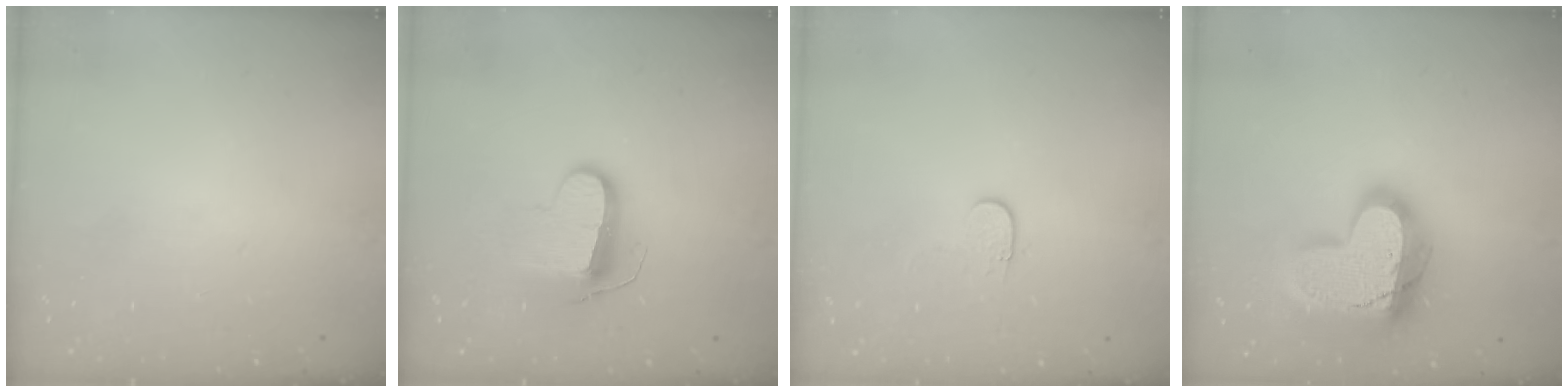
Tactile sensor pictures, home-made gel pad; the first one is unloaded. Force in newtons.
{"total": 10.5, "press": 10.5, "slide": 0.4}
{"total": 3.9, "press": 3.9, "slide": 0.4}
{"total": 21.7, "press": 21.6, "slide": 1.9}